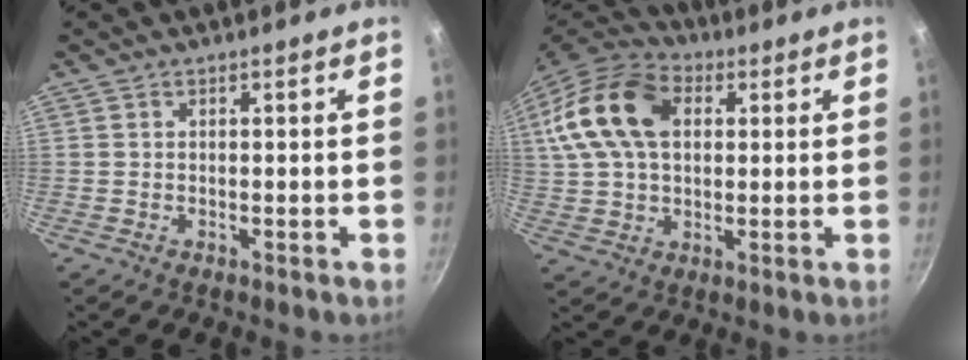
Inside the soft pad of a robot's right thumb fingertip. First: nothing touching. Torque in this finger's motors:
{"motor_torque": [-0.58, 1.31, 0.55, -0.35, 0.26]}